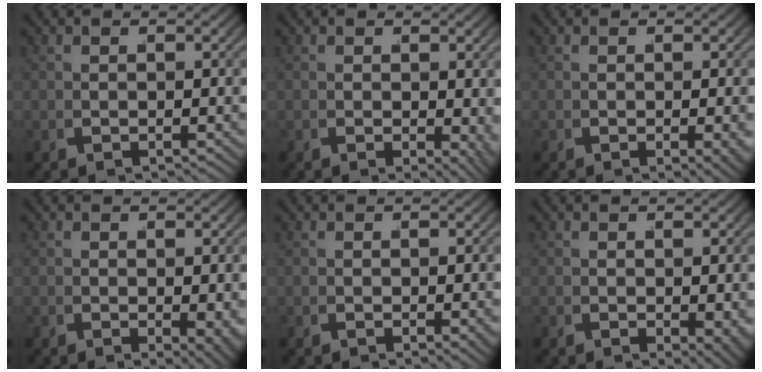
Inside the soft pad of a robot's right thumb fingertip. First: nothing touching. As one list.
[{"total": 2.0, "force": [0.1, 1.0, 1.7], "torque": [-0.015, -0.011, 0.007]}, {"total": 1.8, "force": [-0.3, 0.6, 1.7], "torque": [-0.025, -0.004, -0.001]}, {"total": 2.5, "force": [-0.2, 1.0, 2.2], "torque": [-0.027, -0.012, 0.004]}, {"total": 0.9, "force": [-0.1, 0.3, 0.8], "torque": [-0.013, -0.002, 0.001]}, {"total": 2.2, "force": [-0.2, 1.0, 1.9], "torque": [-0.021, -0.011, 0.005]}]